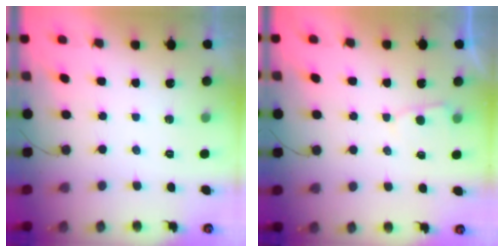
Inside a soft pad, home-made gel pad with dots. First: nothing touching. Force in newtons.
{"total": 2.7, "press": 2.7, "slide": 0.3}